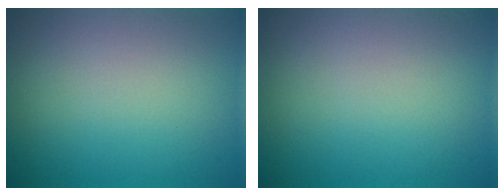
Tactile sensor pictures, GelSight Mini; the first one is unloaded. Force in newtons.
{"total": 0.0}